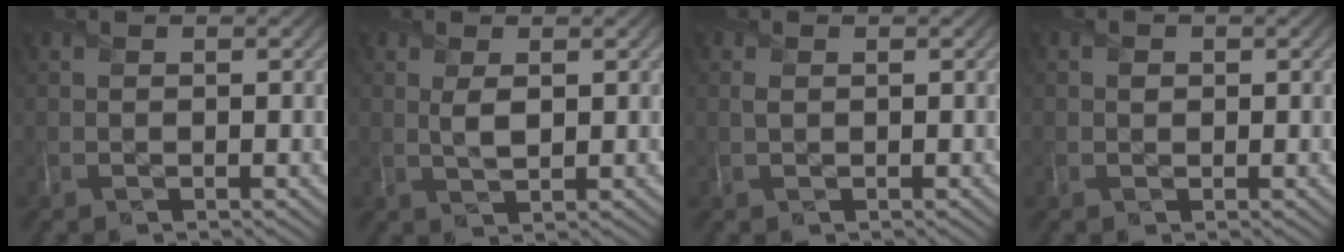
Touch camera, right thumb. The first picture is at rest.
{"total": 2.4, "force": [0.6, 1.1, 2.0], "torque": [-0.044, -0.005, 0.012]}
{"total": 0.7, "force": [0.2, 0.5, 0.5], "torque": [-0.014, -0.001, 0.001]}
{"total": 1.0, "force": [0.1, 0.9, 0.3], "torque": [-0.002, -0.005, -0.002]}